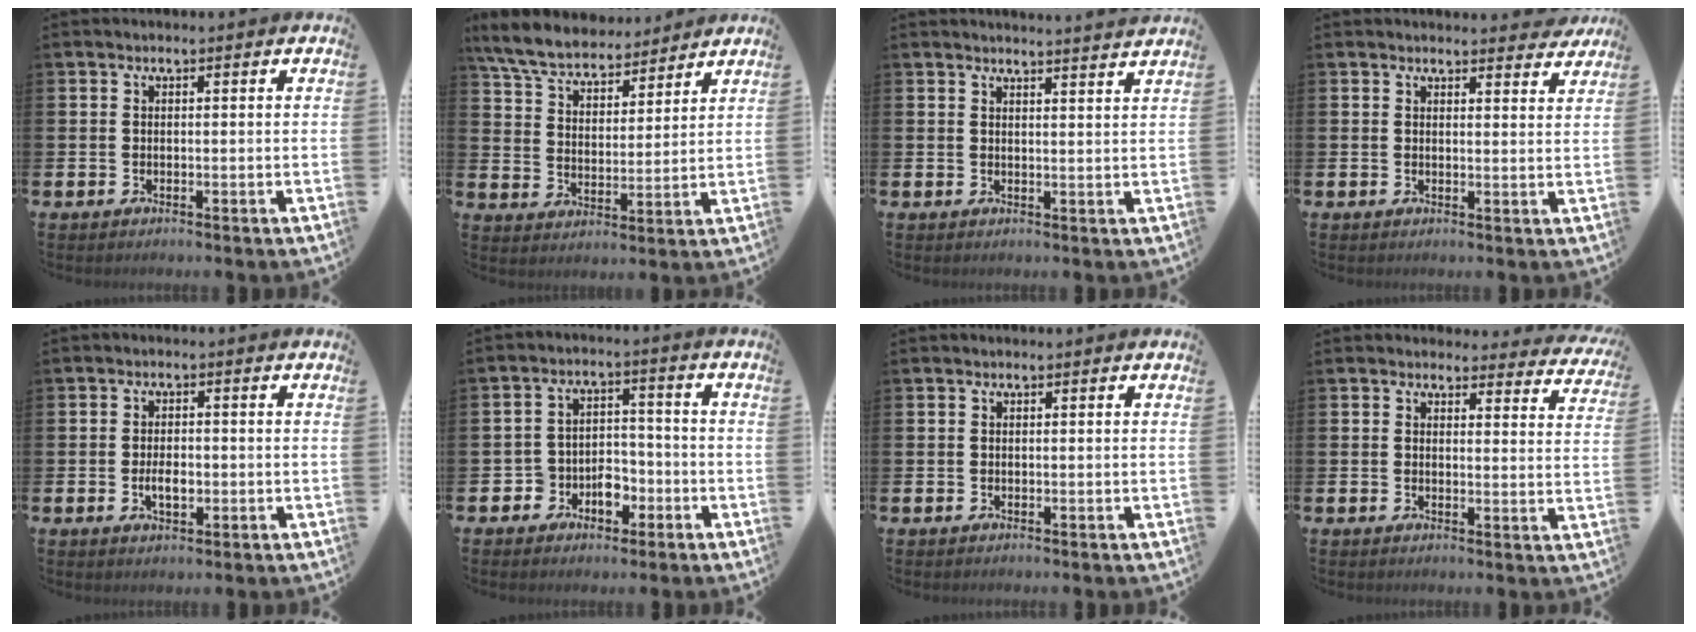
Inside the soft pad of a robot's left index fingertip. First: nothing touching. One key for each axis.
{"total": 7.3, "fx": 6.8, "fy": 1.7, "fz": 1.8, "tx": -0.072, "ty": -0.035, "tz": 0.123}
{"total": 2.8, "fx": 2.8, "fy": -0.5, "fz": -0.1, "tx": 0.007, "ty": -0.023, "tz": 0.049}
{"total": 2.7, "fx": 2.7, "fy": 0.4, "fz": 0.0, "tx": 0.012, "ty": -0.020, "tz": 0.045}
{"total": 2.8, "fx": -0.5, "fy": 1.5, "fz": 2.3, "tx": -0.035, "ty": -0.001, "tz": -0.011}
{"total": 4.5, "fx": -2.5, "fy": 3.4, "fz": 1.5, "tx": -0.043, "ty": 0.008, "tz": -0.051}
{"total": 0.0}
{"total": 2.8, "fx": 2.7, "fy": 0.8, "fz": 0.0, "tx": 0.007, "ty": -0.022, "tz": 0.043}